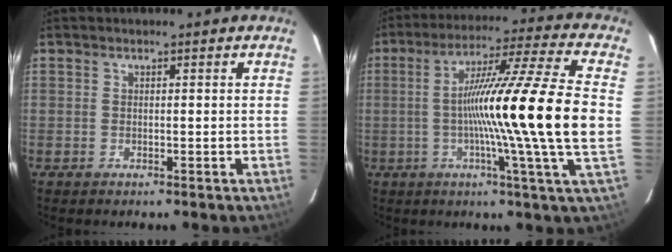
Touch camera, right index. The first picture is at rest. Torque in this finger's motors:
{"motor_torque": [2.14, 0.00, 1.05, 0.21]}